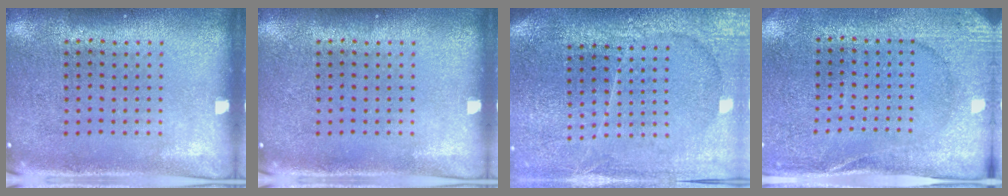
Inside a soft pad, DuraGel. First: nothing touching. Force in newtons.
{"total": 0.0}
{"total": 3.8, "press": 3.4, "slide": 1.7}
{"total": 2.6, "press": 2.5, "slide": 0.7}